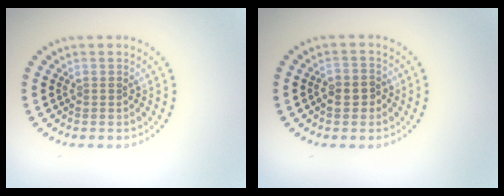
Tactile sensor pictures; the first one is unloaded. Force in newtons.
{"total": 2.3, "press": 2.2, "slide": 0.6}